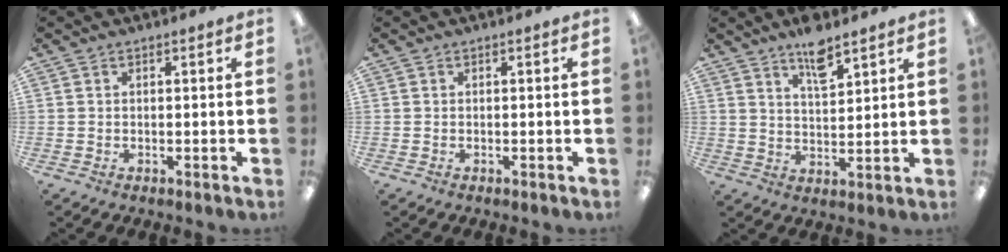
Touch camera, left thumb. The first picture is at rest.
{"total": 0.0}
{"total": 7.6, "force": [5.8, 2.4, 4.3], "torque": [-0.067, -0.030, 0.098]}